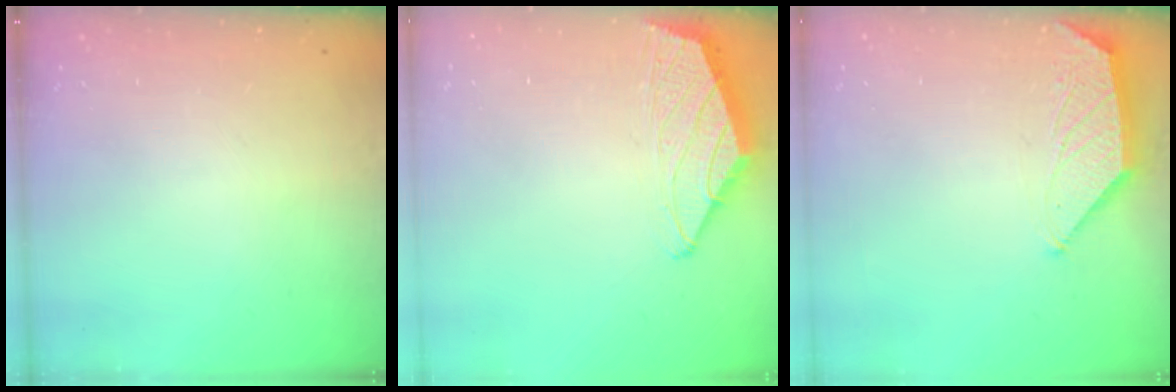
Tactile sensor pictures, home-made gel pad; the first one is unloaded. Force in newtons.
{"total": 1.4, "press": 1.3, "slide": 0.5}
{"total": 0.7, "press": 0.7, "slide": 0.1}